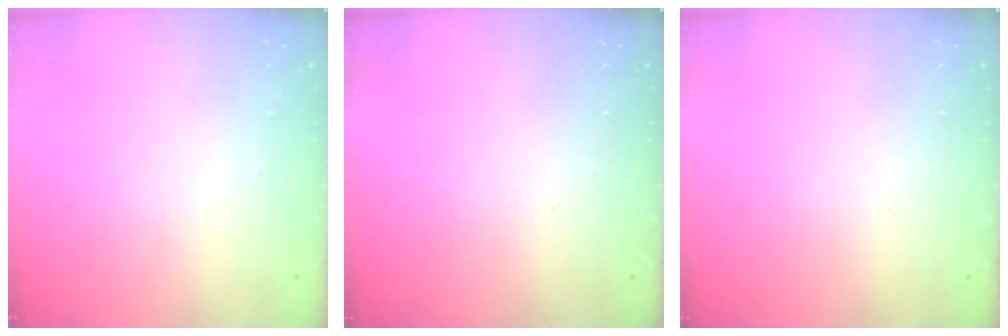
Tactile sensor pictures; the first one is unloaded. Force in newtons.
{"total": 0.0}
{"total": 0.0}